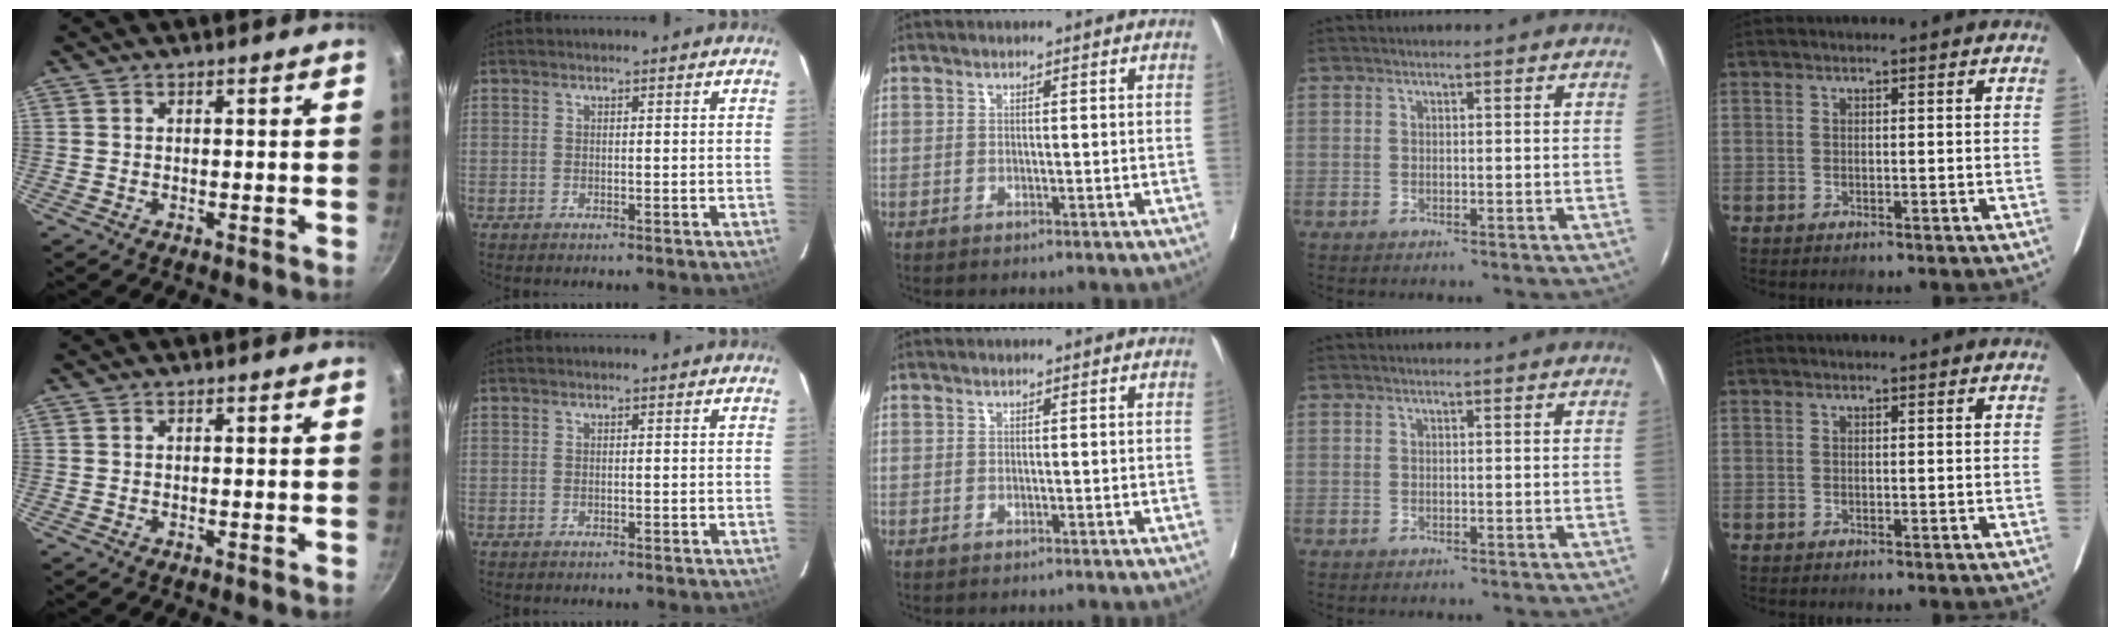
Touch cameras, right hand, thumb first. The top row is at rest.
{}